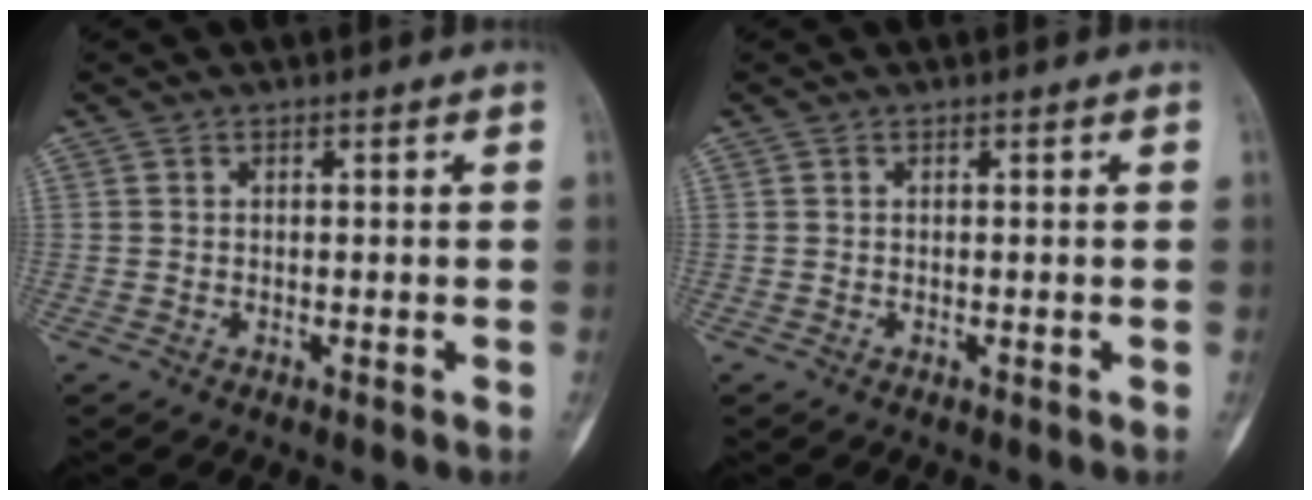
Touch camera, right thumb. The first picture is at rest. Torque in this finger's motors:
{"motor_torque": [0.13, -0.04, 0.11, 0.01, 0.03]}